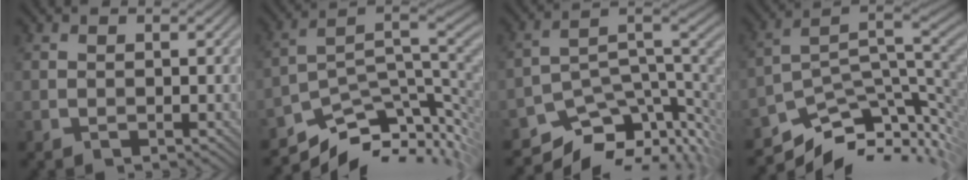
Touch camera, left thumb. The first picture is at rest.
{"total": 10.0, "force": [-5.2, 4.7, 7.2], "torque": [-0.124, -0.010, -0.082]}
{"total": 9.9, "force": [-6.3, 5.0, 5.7], "torque": [-0.092, -0.009, -0.108]}
{"total": 10.6, "force": [-4.6, 5.0, 8.2], "torque": [-0.142, -0.011, -0.068]}